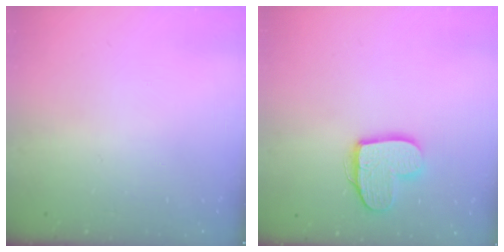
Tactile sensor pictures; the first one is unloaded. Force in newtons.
{"total": 11.5, "press": 11.5, "slide": 0.6}